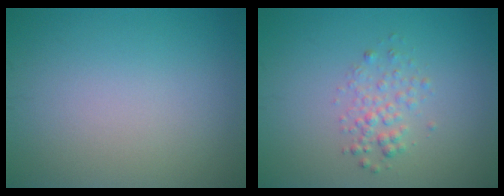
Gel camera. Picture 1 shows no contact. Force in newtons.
{"total": 1.9, "press": 1.9, "slide": 0.1}